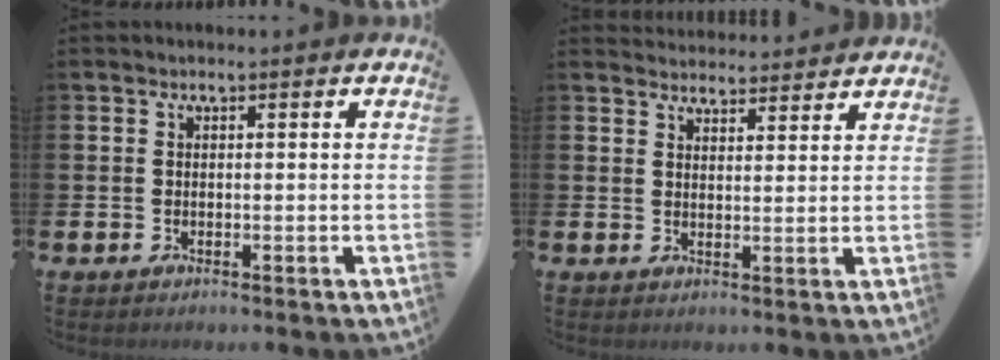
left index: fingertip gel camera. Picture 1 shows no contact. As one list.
[{"total": 3.6, "force": [3.5, 0.5, -0.2], "torque": [-0.002, -0.021, 0.065]}]